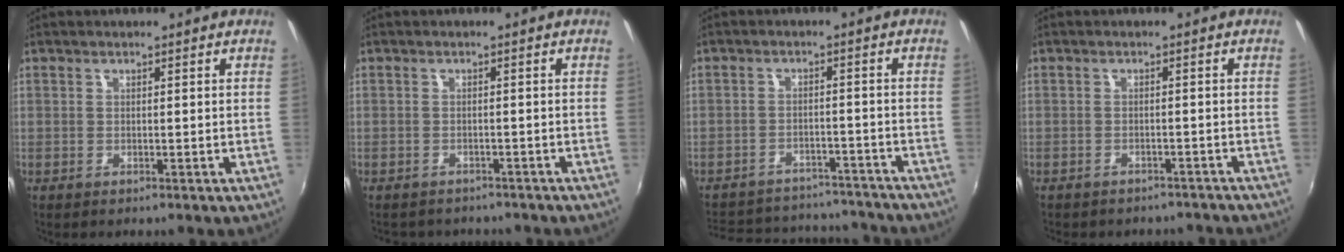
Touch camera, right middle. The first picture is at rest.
{"total": 5.4, "force": [-4.6, 2.3, 1.5], "torque": [-0.034, -0.016, -0.061]}
{"total": 20.1, "force": [-17.1, 8.4, 6.6], "torque": [-0.153, 0.038, -0.210]}
{"total": 7.5, "force": [-6.5, 3.0, 1.9], "torque": [-0.047, -0.009, -0.079]}